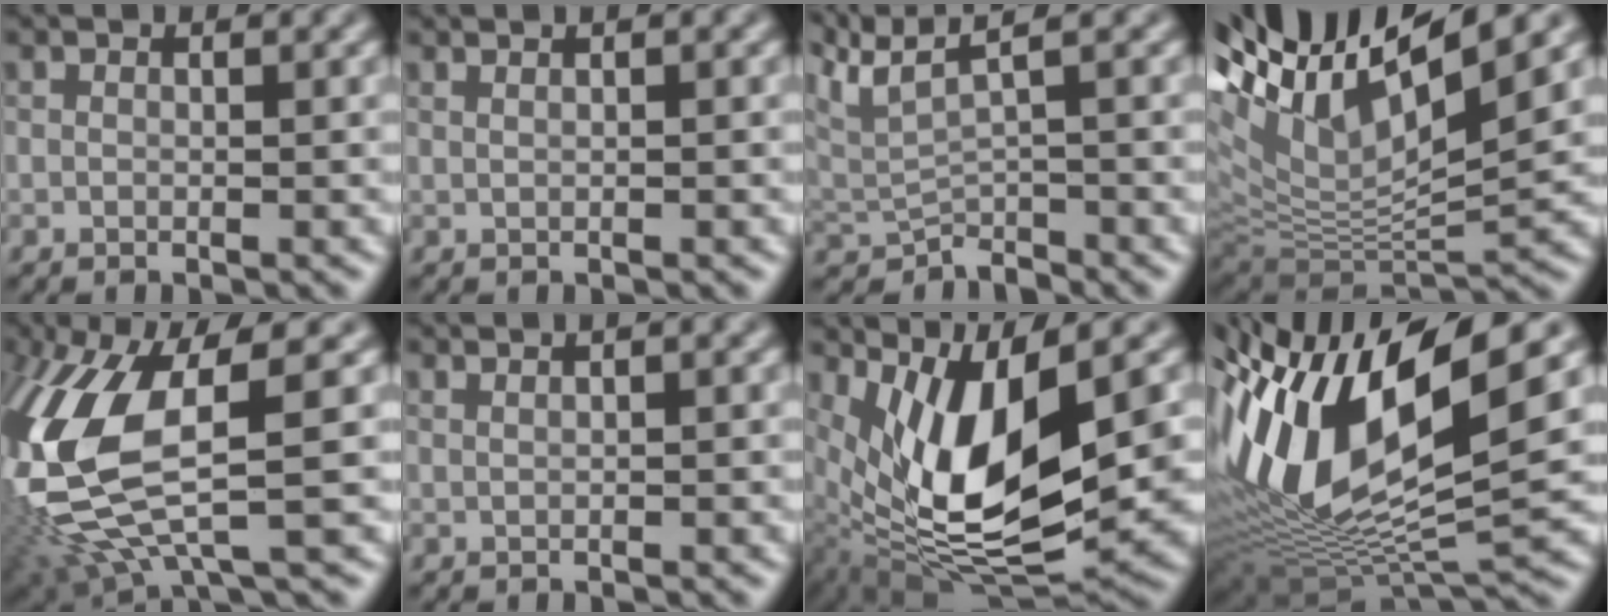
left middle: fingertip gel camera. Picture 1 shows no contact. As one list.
[{"total": 0.9, "force": [0.5, 0.4, 0.7], "torque": [0.000, -0.004, 0.001]}, {"total": 2.3, "force": [1.2, 0.4, 1.9], "torque": [-0.054, -0.004, 0.038]}, {"total": 11.4, "force": [5.4, 3.4, 9.4], "torque": [-0.192, 0.024, 0.116]}, {"total": 10.3, "force": [0.1, 3.4, 9.8], "torque": [-0.240, -0.017, 0.015]}, {"total": 1.7, "force": [0.9, 0.7, 1.3], "torque": [-0.009, 0.005, 0.004]}, {"total": 11.1, "force": [1.8, 4.2, 10.1], "torque": [-0.196, -0.012, 0.050]}, {"total": 14.5, "force": [2.2, 6.2, 12.9], "torque": [-0.278, 0.005, 0.048]}]